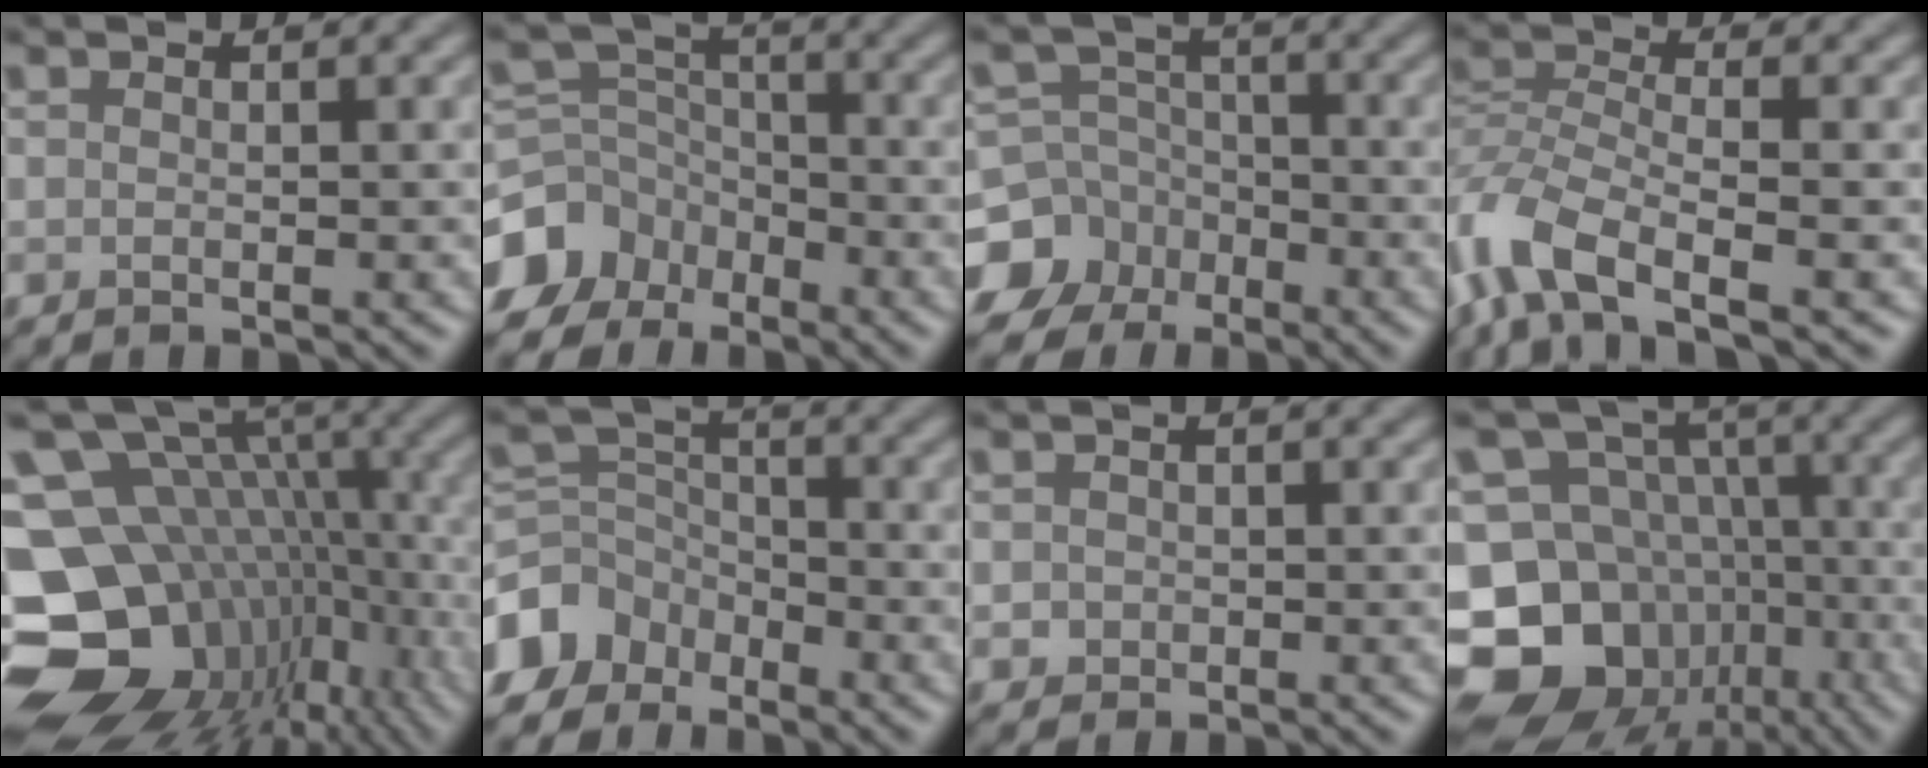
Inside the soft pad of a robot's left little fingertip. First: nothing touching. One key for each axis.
{"total": 9.6, "fx": -6.2, "fy": 7.0, "fz": 2.2, "tx": -0.050, "ty": -0.015, "tz": -0.120}
{"total": 9.2, "fx": -5.3, "fy": 7.3, "fz": 1.6, "tx": -0.029, "ty": -0.025, "tz": -0.119}
{"total": 7.7, "fx": -4.4, "fy": 3.1, "fz": 5.4, "tx": -0.118, "ty": -0.001, "tz": -0.099}
{"total": 18.2, "fx": -3.5, "fy": 13.5, "fz": 11.8, "tx": -0.211, "ty": -0.005, "tz": -0.019}
{"total": 7.2, "fx": -4.9, "fy": 4.9, "fz": 2.0, "tx": -0.031, "ty": 0.003, "tz": -0.104}
{"total": 1.0, "fx": -0.1, "fy": 0.9, "fz": 0.2, "tx": 0.001, "ty": -0.004, "tz": -0.003}
{"total": 16.4, "fx": -7.0, "fy": 13.6, "fz": 5.8, "tx": -0.134, "ty": -0.015, "tz": -0.110}